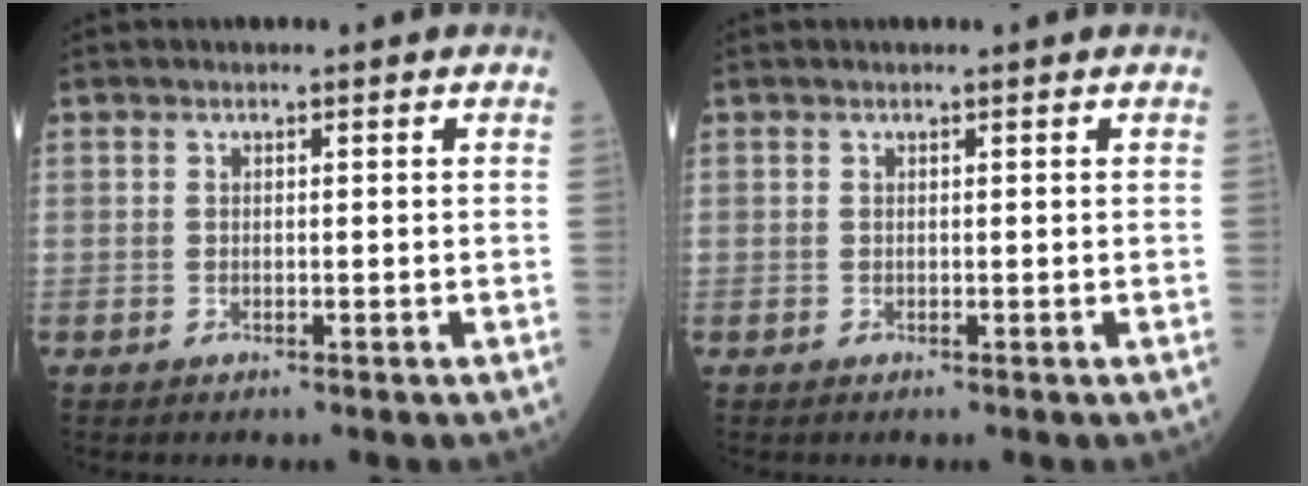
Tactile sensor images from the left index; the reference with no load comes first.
{"total": 0.0}